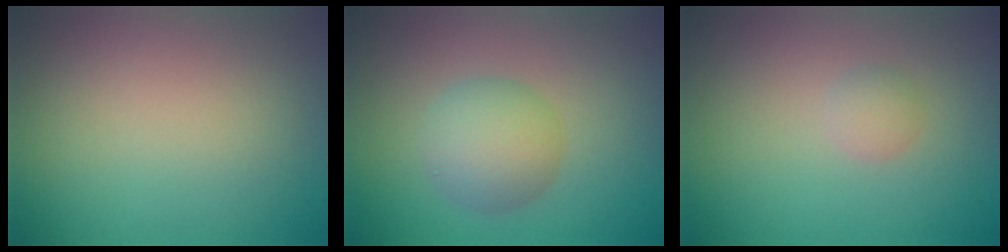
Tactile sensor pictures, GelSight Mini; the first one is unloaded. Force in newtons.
{"total": 4.0, "press": 4.0, "slide": 0.0}
{"total": 1.1, "press": 1.1, "slide": 0.0}